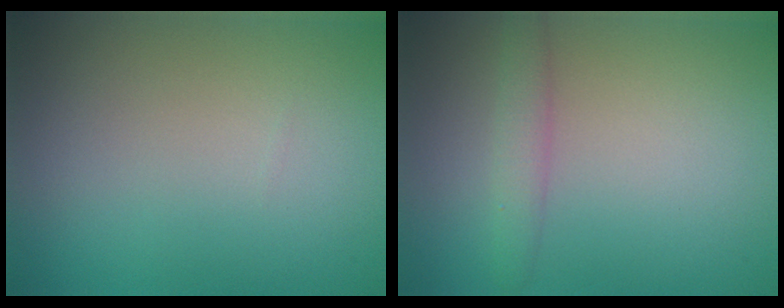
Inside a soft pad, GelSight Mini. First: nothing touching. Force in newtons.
{"total": 2.0, "press": 2.0, "slide": 0.1}